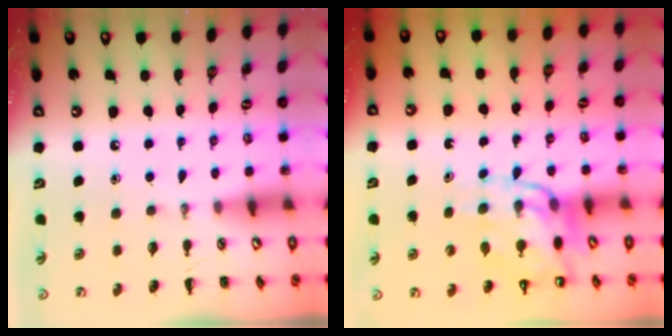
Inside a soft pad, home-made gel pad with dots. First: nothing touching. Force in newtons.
{"total": 12.6, "press": 12.1, "slide": 3.5}